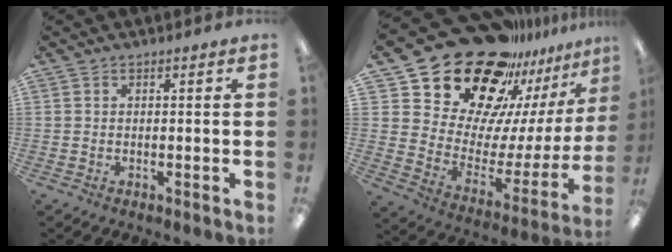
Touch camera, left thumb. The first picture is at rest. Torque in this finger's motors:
{"motor_torque": [2.07, 2.07, 1.38, -1.40, 0.21]}